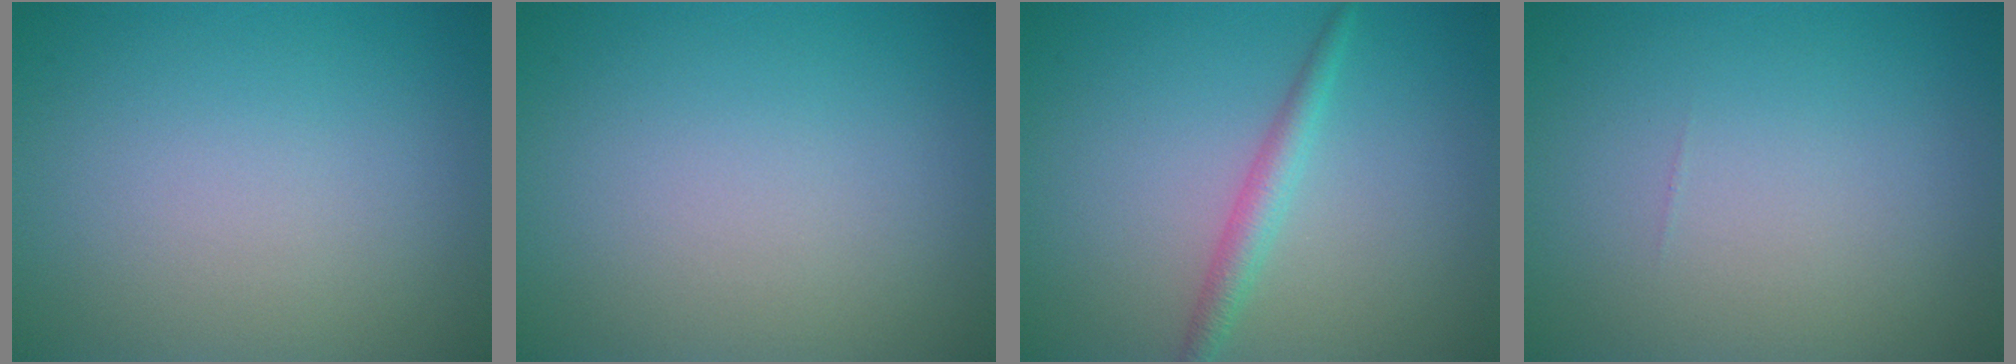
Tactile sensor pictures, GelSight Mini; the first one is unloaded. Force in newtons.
{"total": 0.0}
{"total": 2.1, "press": 2.1, "slide": 0.0}
{"total": 0.0}